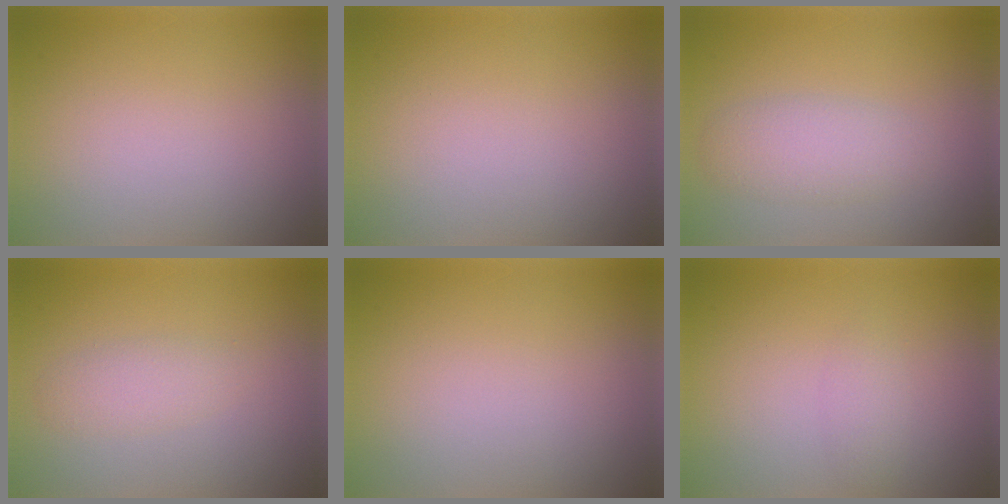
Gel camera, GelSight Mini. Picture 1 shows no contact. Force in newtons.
{"total": 0.0}
{"total": 2.9, "press": 2.9, "slide": 0.0}
{"total": 1.8, "press": 1.8, "slide": 0.0}
{"total": 0.0}
{"total": 1.2, "press": 1.2, "slide": 0.0}